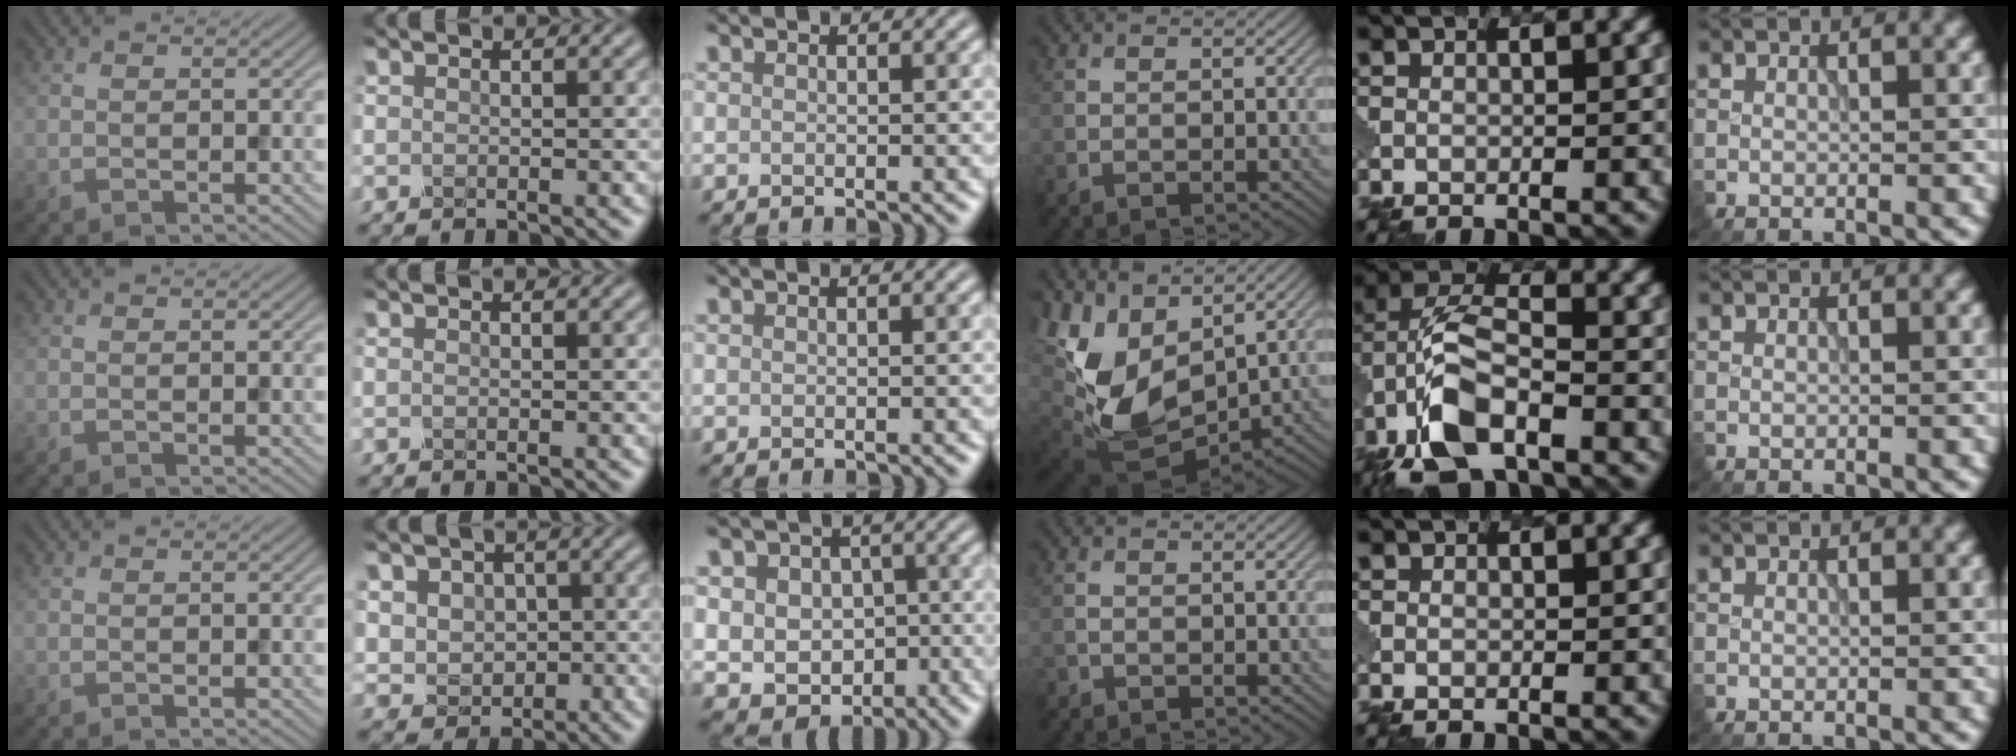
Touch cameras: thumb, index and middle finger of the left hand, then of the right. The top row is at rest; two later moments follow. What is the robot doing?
{"motion": "insert", "object": "pin"}